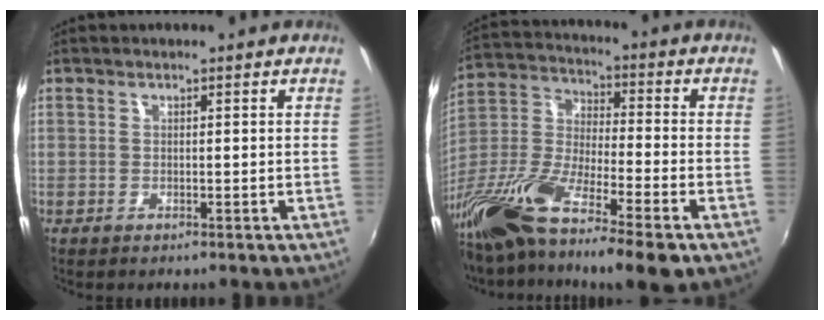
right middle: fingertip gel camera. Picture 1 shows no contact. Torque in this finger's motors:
{"motor_torque": [0.33, -0.69, 0.27, 0.21]}